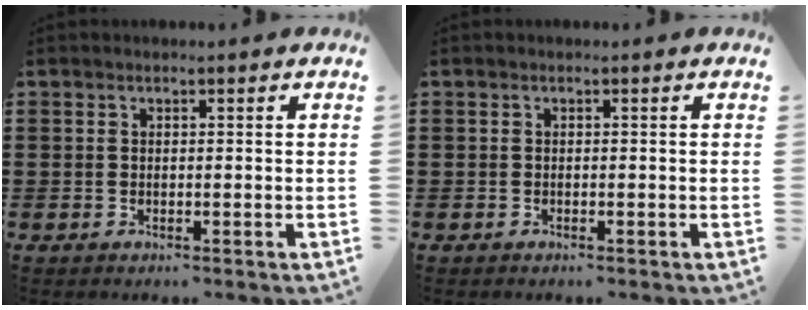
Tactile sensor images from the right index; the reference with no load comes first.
{"total": 0.0}